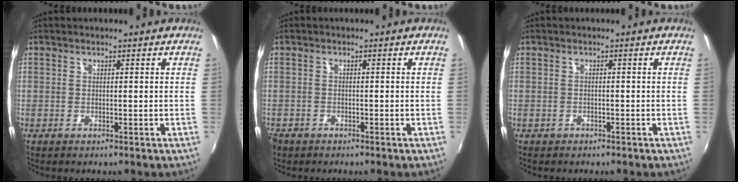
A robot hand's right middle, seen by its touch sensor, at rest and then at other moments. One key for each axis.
{"total": 2.3, "fx": -1.6, "fy": 1.6, "fz": 0.6, "tx": -0.019, "ty": -0.005, "tz": -0.030}
{"total": 1.3, "fx": -0.8, "fy": 1.0, "fz": 0.2, "tx": -0.009, "ty": -0.002, "tz": -0.010}